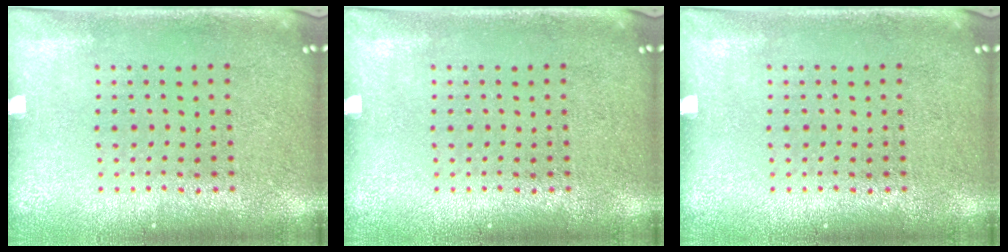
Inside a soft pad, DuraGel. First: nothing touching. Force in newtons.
{"total": 0.0}
{"total": 0.0}